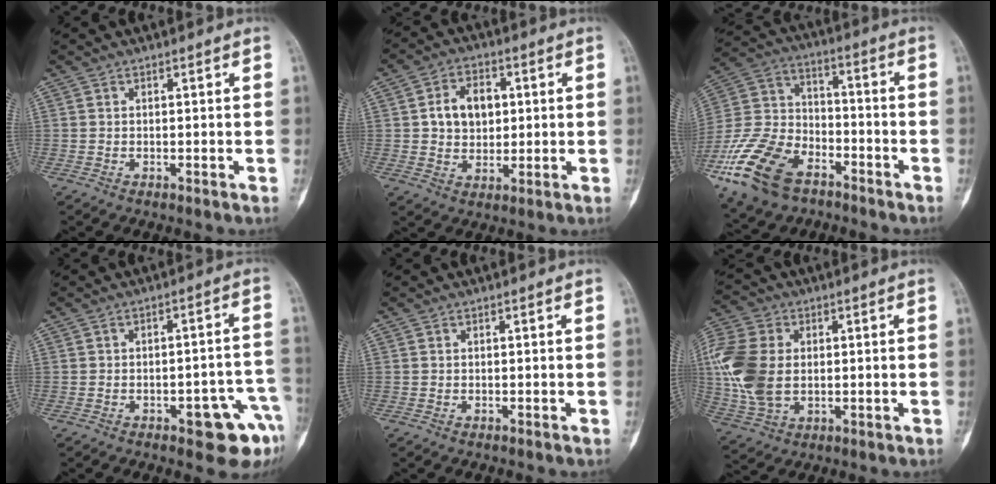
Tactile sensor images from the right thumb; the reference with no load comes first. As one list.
[{"total": 8.9, "force": [1.5, 6.6, 5.8], "torque": [-0.065, 0.002, 0.025]}, {"total": 20.3, "force": [-11.1, 12.0, 12.0], "torque": [-0.247, 0.049, -0.208]}, {"total": 10.0, "force": [-4.7, 3.7, 8.0], "torque": [-0.071, 0.035, -0.050]}, {"total": 0.0}, {"total": 15.6, "force": [1.1, 10.8, 11.3], "torque": [-0.262, 0.001, 0.026]}]